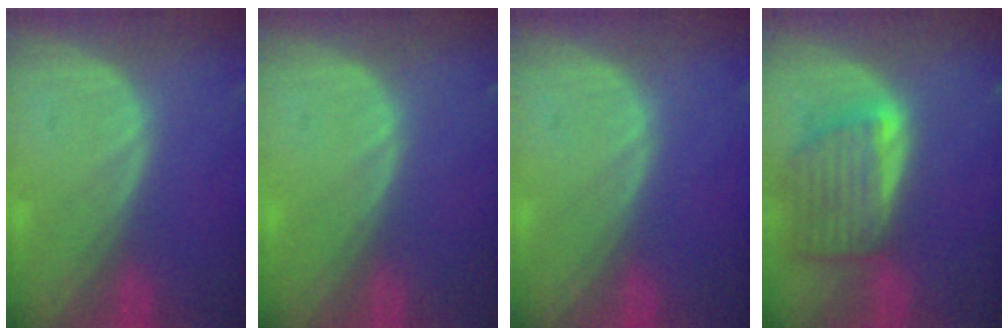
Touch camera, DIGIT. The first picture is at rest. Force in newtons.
{"total": 0.7, "press": 0.1, "slide": 0.7}
{"total": 0.0}
{"total": 8.0, "press": 7.2, "slide": 3.4}